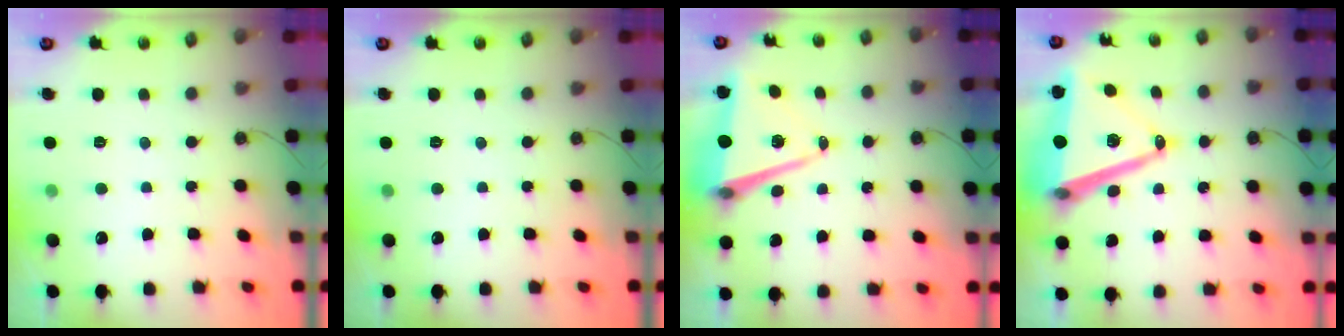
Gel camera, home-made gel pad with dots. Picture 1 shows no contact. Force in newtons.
{"total": 0.0}
{"total": 11.2, "press": 10.5, "slide": 4.1}
{"total": 19.4, "press": 19.0, "slide": 3.9}